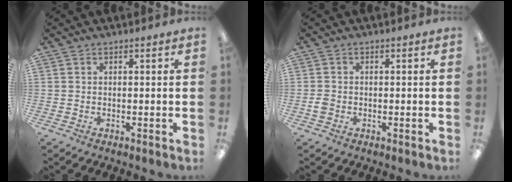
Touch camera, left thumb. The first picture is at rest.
{"total": 1.8, "force": [-0.4, 1.5, 0.9], "torque": [-0.015, 0.004, -0.008]}